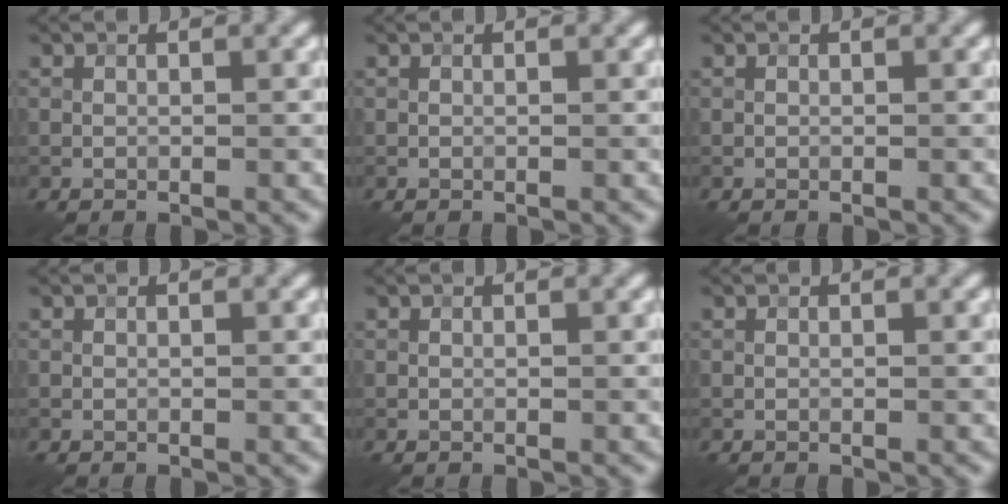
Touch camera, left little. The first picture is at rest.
{"total": 0.0}
{"total": 0.0}
{"total": 0.0}
{"total": 0.0}
{"total": 0.0}